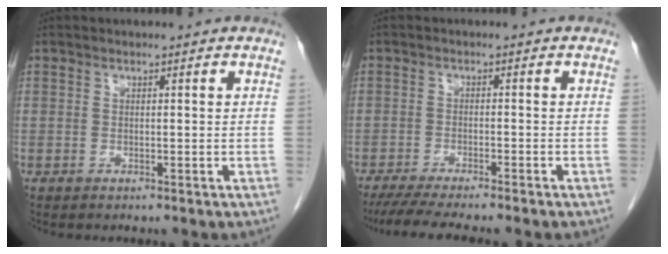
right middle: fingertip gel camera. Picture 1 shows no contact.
{"total": 8.1, "force": [-6.9, -0.1, 4.3], "torque": [-0.057, -0.020, -0.109]}